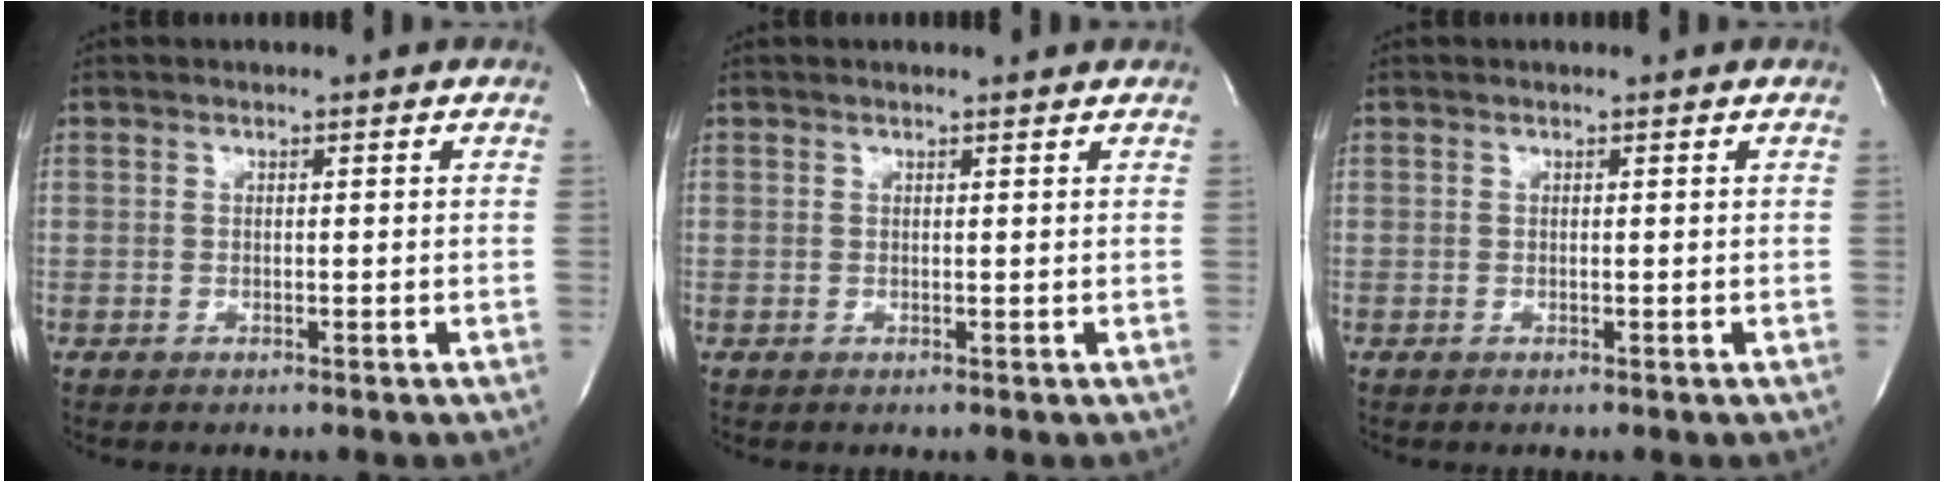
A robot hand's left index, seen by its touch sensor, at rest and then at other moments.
{"total": 2.0, "force": [2.0, 0.1, 0.5], "torque": [-0.011, 0.004, 0.017]}
{"total": 0.0}